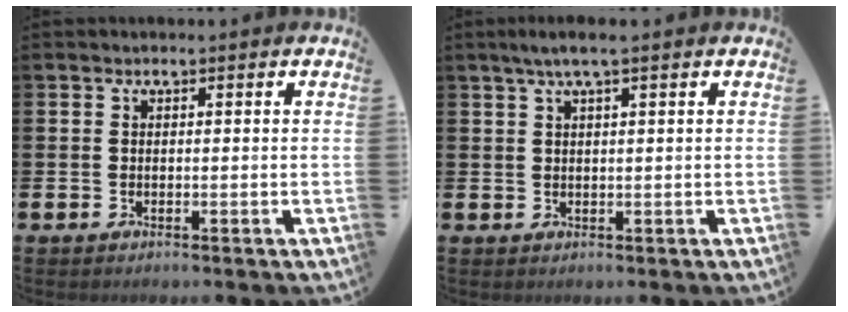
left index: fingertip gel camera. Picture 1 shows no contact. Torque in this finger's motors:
{"motor_torque": [0.22, -0.08, 0.42, 0.07]}